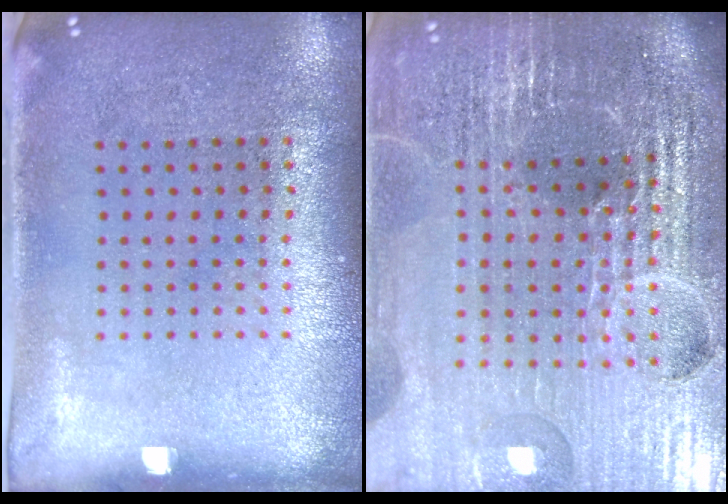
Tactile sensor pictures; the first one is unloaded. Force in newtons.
{"total": 6.7, "press": 5.9, "slide": 3.3}